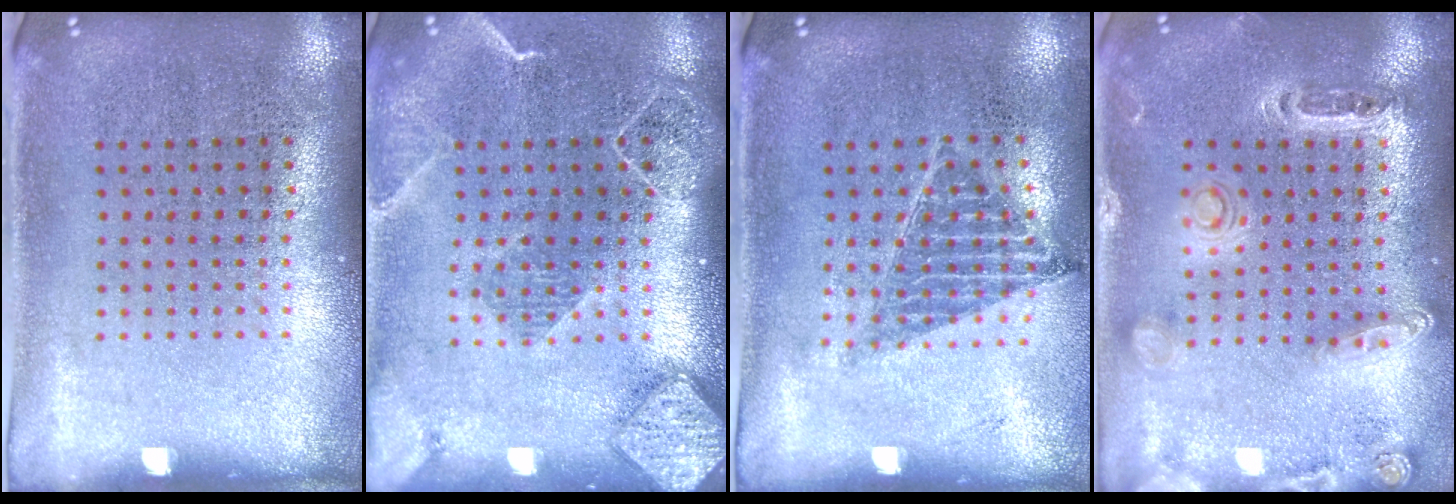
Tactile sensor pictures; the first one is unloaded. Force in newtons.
{"total": 2.2, "press": 1.9, "slide": 1.1}
{"total": 0.9, "press": 0.9, "slide": 0.2}
{"total": 1.4, "press": 1.4, "slide": 0.3}